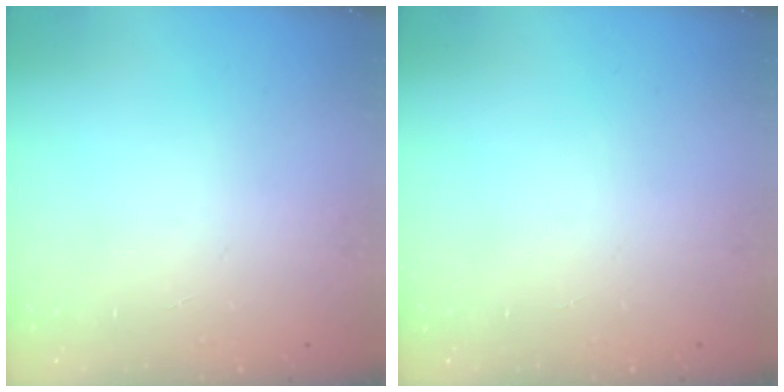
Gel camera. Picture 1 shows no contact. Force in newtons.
{"total": 0.0}